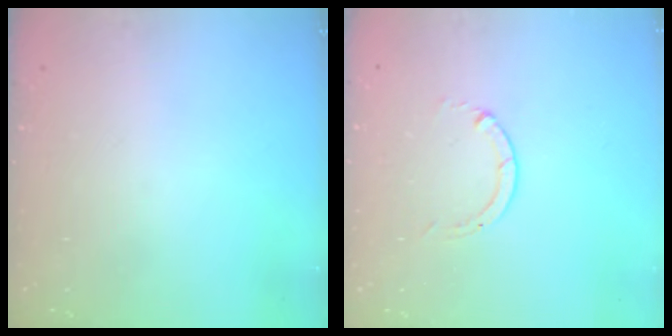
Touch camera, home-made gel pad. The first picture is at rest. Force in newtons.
{"total": 0.6, "press": 0.5, "slide": 0.1}